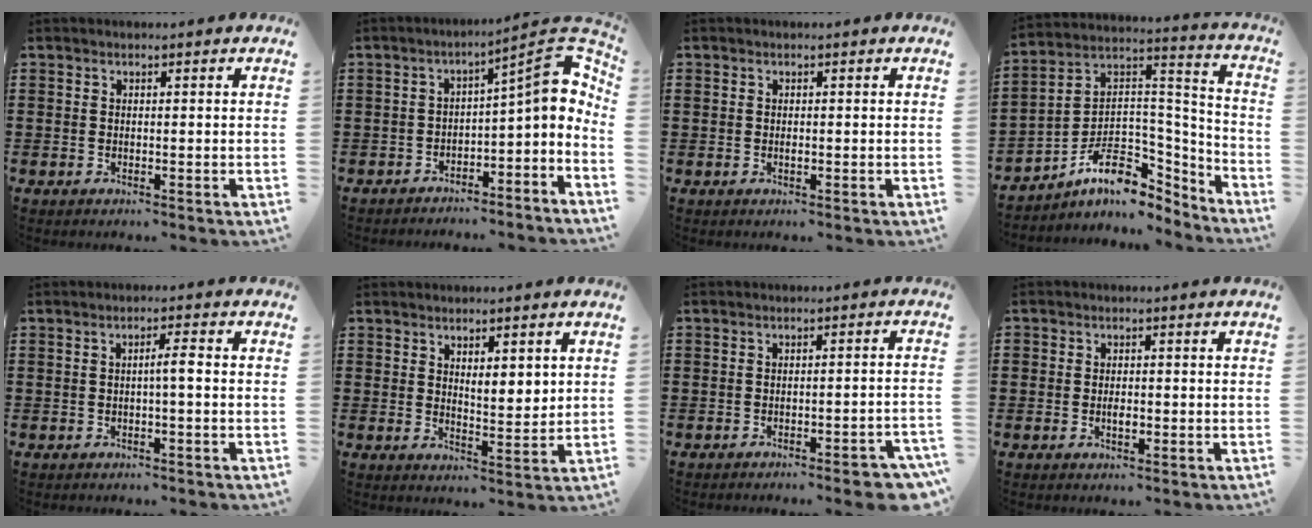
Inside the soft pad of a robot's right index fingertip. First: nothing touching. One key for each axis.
{"total": 6.4, "fx": -2.0, "fy": 1.9, "fz": 5.8, "tx": -0.080, "ty": -0.008, "tz": -0.049}
{"total": 0.5, "fx": -0.1, "fy": 0.3, "fz": 0.4, "tx": -0.009, "ty": -0.001, "tz": -0.002}
{"total": 9.8, "fx": -5.7, "fy": 6.0, "fz": 5.3, "tx": -0.104, "ty": -0.004, "tz": -0.105}
{"total": 2.4, "fx": -0.3, "fy": 0.0, "fz": 2.3, "tx": -0.043, "ty": 0.000, "tz": -0.008}
{"total": 3.3, "fx": 2.2, "fy": 1.3, "fz": 2.1, "tx": -0.030, "ty": -0.003, "tz": 0.035}
{"total": 4.0, "fx": -3.1, "fy": 0.1, "fz": 2.4, "tx": -0.038, "ty": -0.008, "tz": -0.057}
{"total": 1.6, "fx": -0.5, "fy": 1.0, "fz": 1.1, "tx": -0.022, "ty": 0.000, "tz": -0.008}